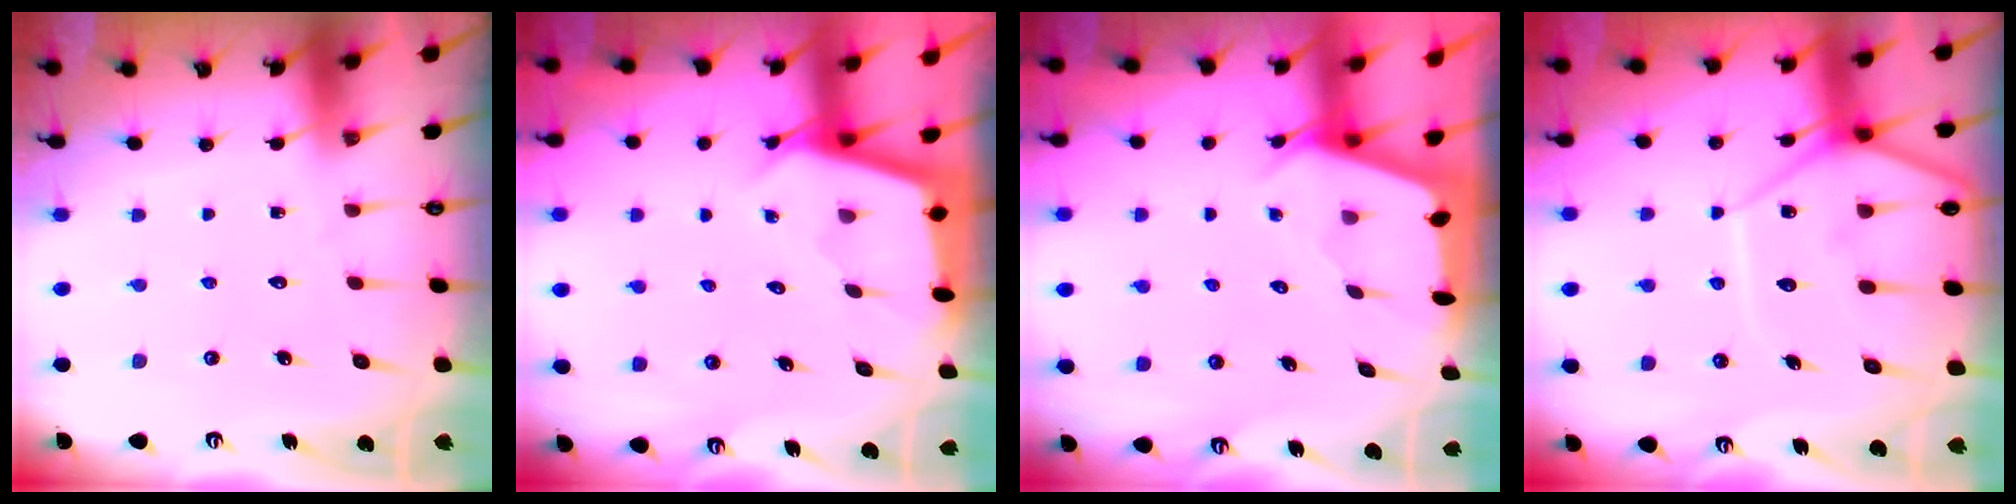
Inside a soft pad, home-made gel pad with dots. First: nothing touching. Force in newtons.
{"total": 2.5, "press": 2.5, "slide": 0.1}
{"total": 2.5, "press": 2.5, "slide": 0.2}
{"total": 11.8, "press": 11.8, "slide": 1.1}